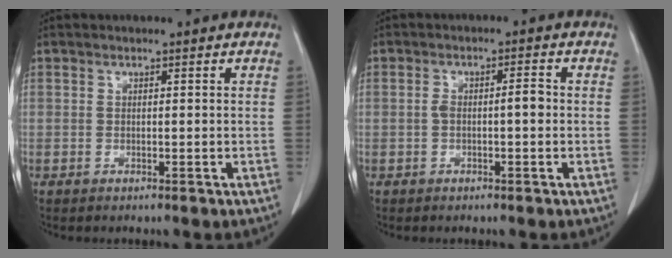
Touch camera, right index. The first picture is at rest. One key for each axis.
{"total": 3.0, "fx": -0.4, "fy": 0.7, "fz": 2.9, "tx": -0.051, "ty": 0.012, "tz": -0.005}